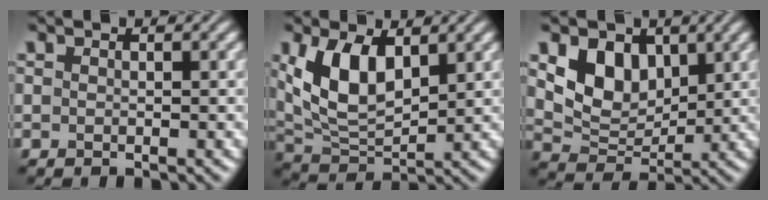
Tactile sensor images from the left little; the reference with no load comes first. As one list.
[{"total": 6.9, "force": [2.4, 3.5, 5.4], "torque": [-0.112, -0.002, 0.047]}, {"total": 5.2, "force": [2.2, 3.7, 3.0], "torque": [-0.061, -0.011, 0.039]}]